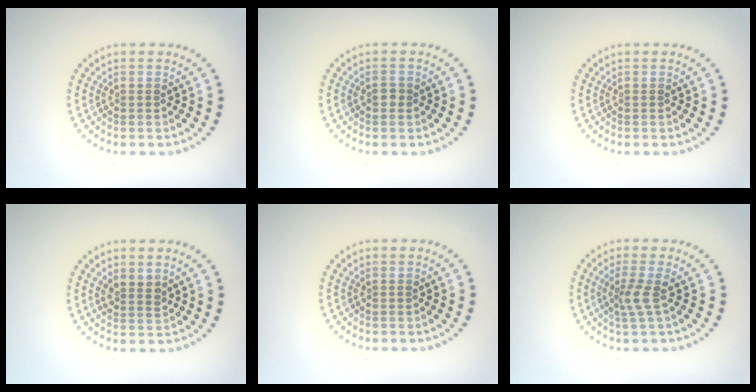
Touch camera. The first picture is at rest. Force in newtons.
{"total": 0.9, "press": 0.9, "slide": 0.2}
{"total": 0.0}
{"total": 1.6, "press": 1.4, "slide": 0.7}
{"total": 0.0}
{"total": 2.1, "press": 1.4, "slide": 1.5}